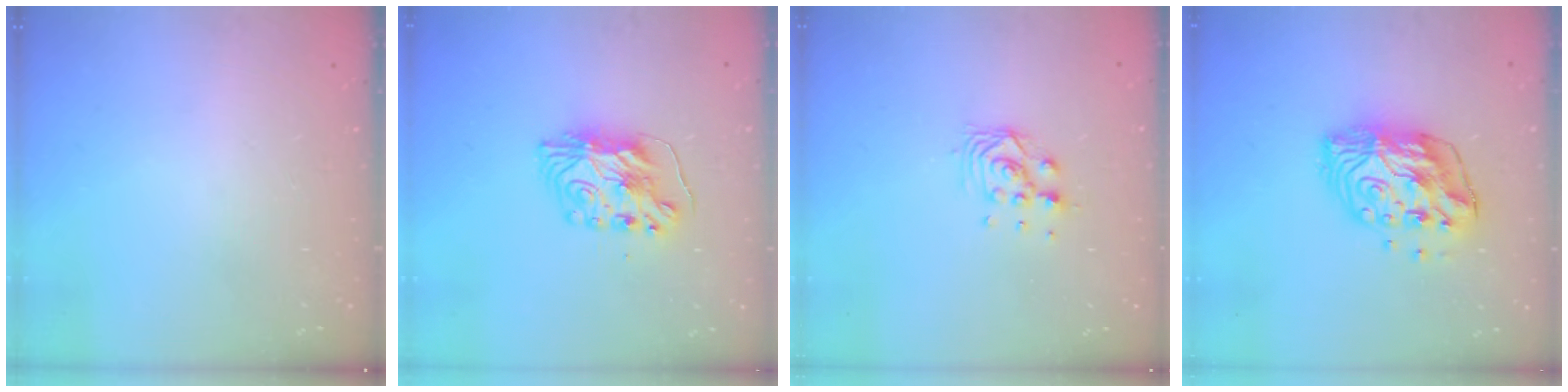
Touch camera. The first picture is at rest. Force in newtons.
{"total": 7.7, "press": 7.7, "slide": 0.8}
{"total": 6.1, "press": 6.1, "slide": 0.9}
{"total": 13.2, "press": 13.2, "slide": 1.1}